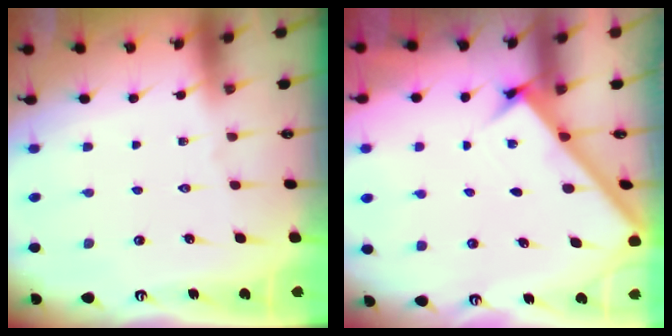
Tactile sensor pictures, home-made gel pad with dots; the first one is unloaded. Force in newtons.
{"total": 2.6, "press": 2.6, "slide": 0.3}